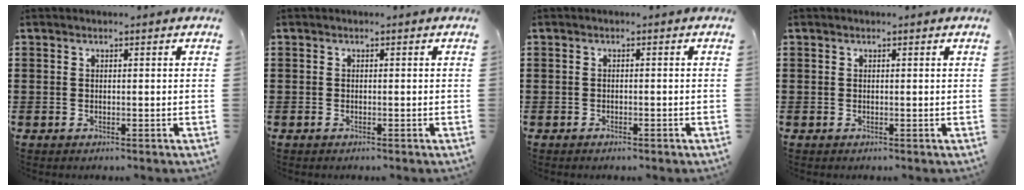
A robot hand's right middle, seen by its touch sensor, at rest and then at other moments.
{"total": 0.0}
{"total": 0.6, "force": [-0.6, 0.1, 0.2], "torque": [-0.007, -0.003, -0.011]}
{"total": 0.0}